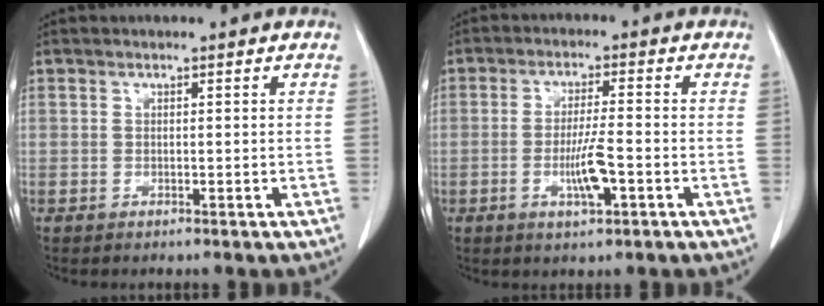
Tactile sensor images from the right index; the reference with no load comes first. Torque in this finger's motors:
{"motor_torque": [0.09, 0.17, 0.06, 0.08]}